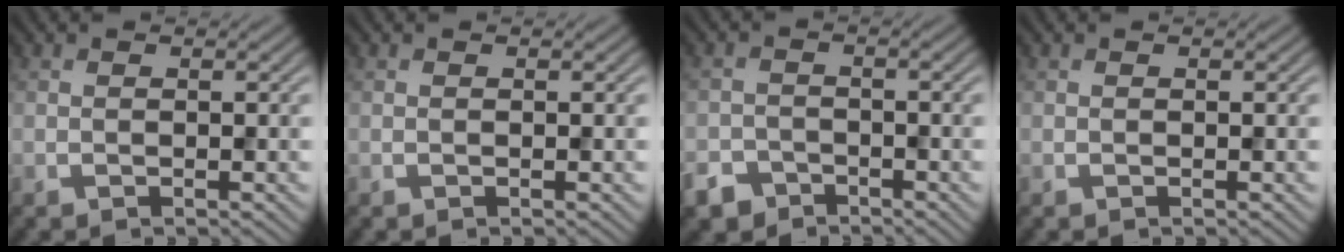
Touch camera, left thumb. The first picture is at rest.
{"total": 0.0}
{"total": 3.5, "force": [-2.8, 2.0, 0.7], "torque": [-0.021, -0.003, -0.055]}
{"total": 0.0}